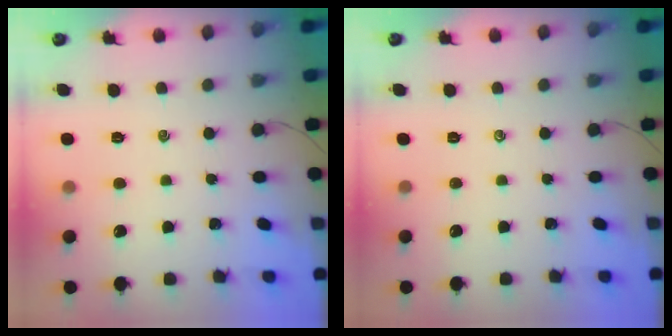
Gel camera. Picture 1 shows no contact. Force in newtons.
{"total": 0.0}